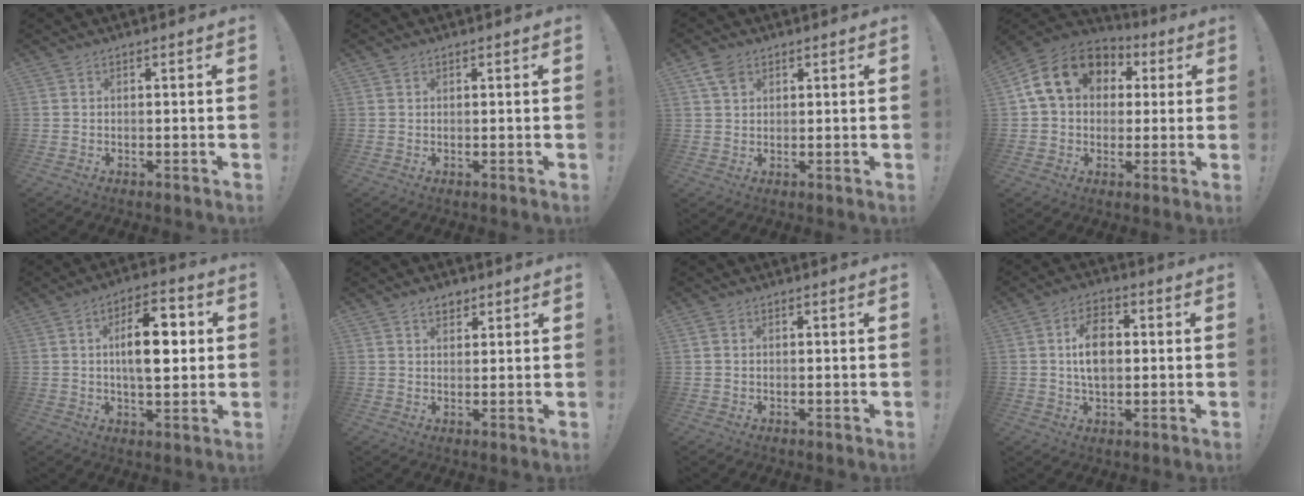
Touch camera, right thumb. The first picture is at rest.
{"total": 0.7, "force": [0.5, 0.4, 0.1], "torque": [0.002, -0.002, 0.009]}
{"total": 4.9, "force": [2.7, 3.2, 2.6], "torque": [-0.045, -0.005, 0.052]}
{"total": 16.8, "force": [5.4, 12.6, 9.7], "torque": [-0.150, 0.002, 0.103]}
{"total": 13.3, "force": [1.8, 6.4, 11.5], "torque": [-0.167, 0.002, 0.024]}
{"total": 3.7, "force": [2.3, 2.4, 1.6], "torque": [-0.021, -0.006, 0.041]}
{"total": 0.8, "force": [0.4, 0.6, 0.4], "torque": [0.000, 0.000, 0.005]}
{"total": 9.8, "force": [1.0, 6.3, 7.4], "torque": [-0.104, 0.003, 0.018]}